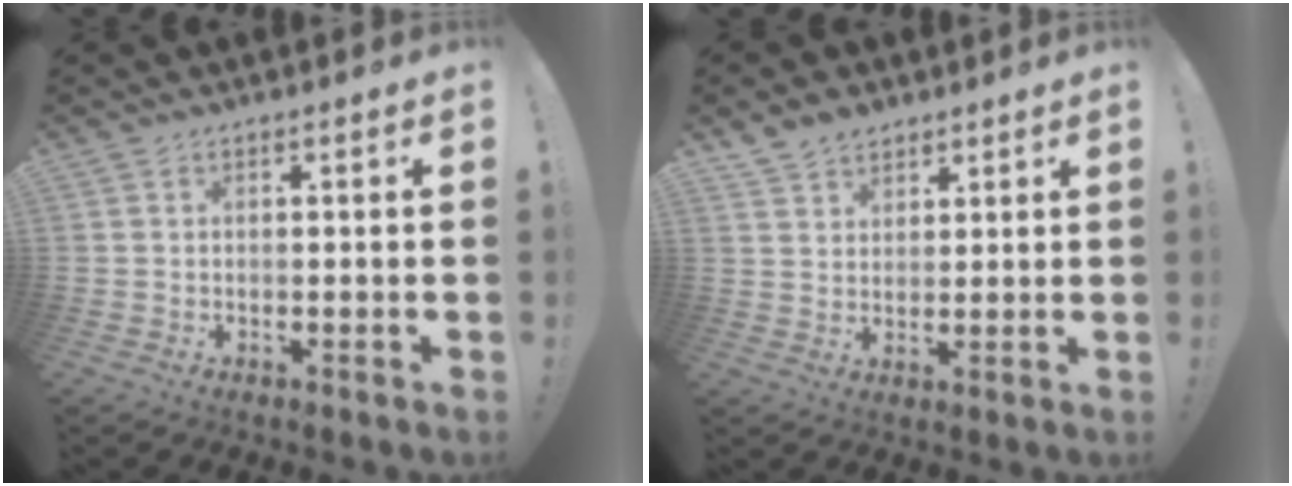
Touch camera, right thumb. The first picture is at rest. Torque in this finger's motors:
{"motor_torque": [-0.01, 0.02, 0.25, 0.19, 0.00]}